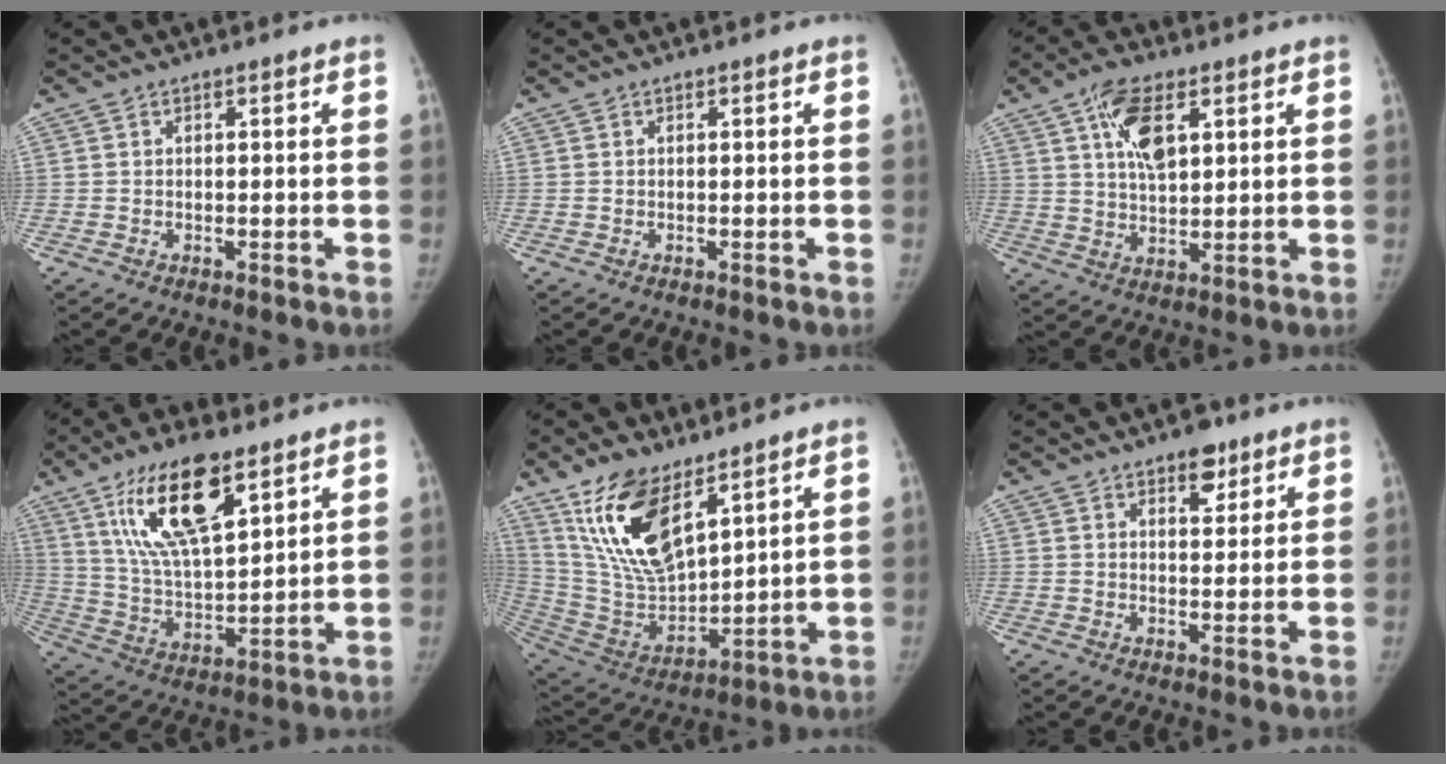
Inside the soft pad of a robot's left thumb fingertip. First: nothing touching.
{"total": 0.0}
{"total": 9.4, "force": [4.0, 4.5, 7.2], "torque": [-0.115, -0.012, 0.074]}
{"total": 18.8, "force": [10.0, 7.1, 14.2], "torque": [-0.236, -0.040, 0.189]}
{"total": 17.6, "force": [10.8, 7.3, 11.8], "torque": [-0.199, -0.055, 0.224]}
{"total": 5.2, "force": [3.2, 2.6, 3.1], "torque": [-0.021, -0.017, 0.045]}